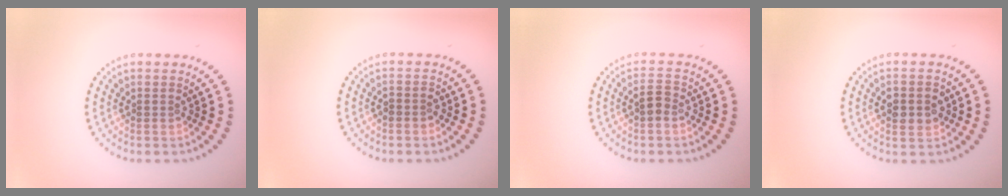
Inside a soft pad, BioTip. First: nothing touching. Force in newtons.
{"total": 1.2, "press": 1.0, "slide": 0.6}
{"total": 1.7, "press": 1.6, "slide": 0.5}
{"total": 2.9, "press": 2.9, "slide": 0.1}